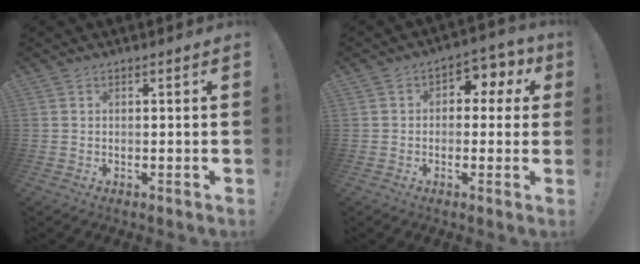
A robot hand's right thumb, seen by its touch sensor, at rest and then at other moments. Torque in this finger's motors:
{"motor_torque": [1.00, 1.34, 0.55, 0.13, -0.03]}